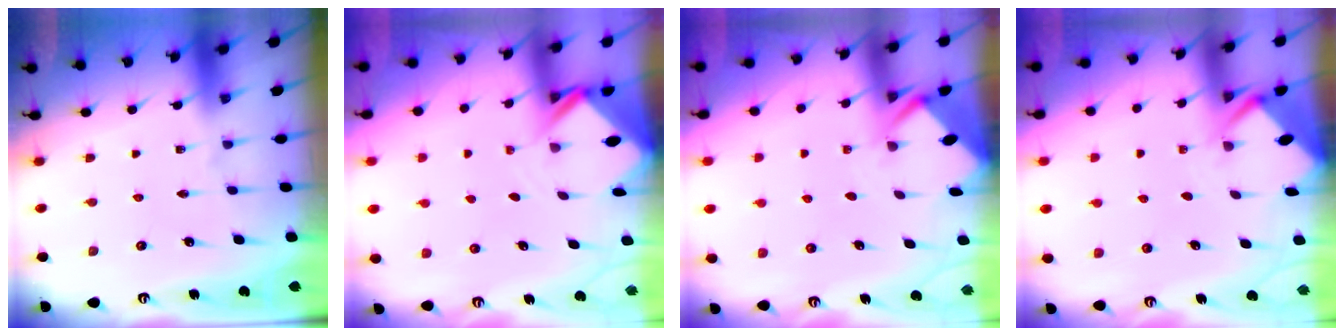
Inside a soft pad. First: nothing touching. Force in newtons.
{"total": 2.9, "press": 2.9, "slide": 0.2}
{"total": 2.5, "press": 2.5, "slide": 0.1}
{"total": 2.8, "press": 2.8, "slide": 0.2}